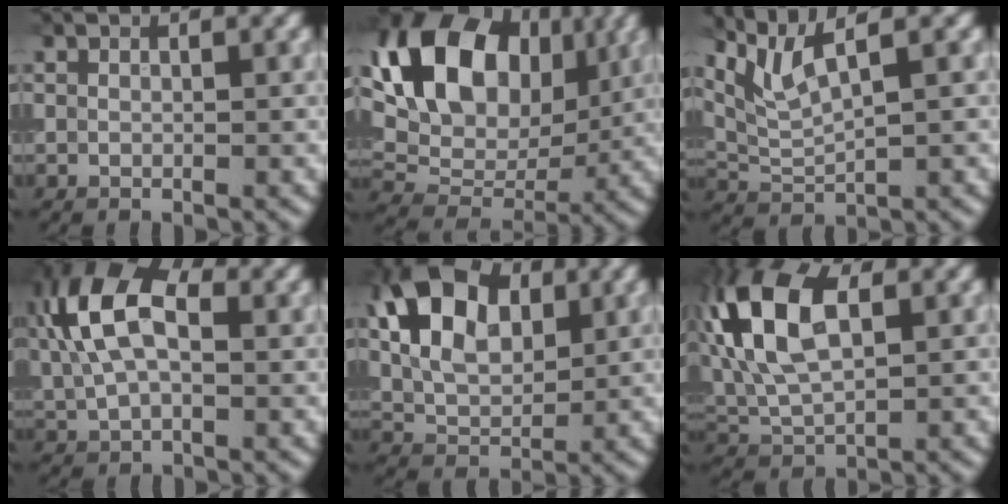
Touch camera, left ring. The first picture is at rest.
{"total": 12.9, "force": [4.3, 8.8, 8.3], "torque": [-0.150, 0.012, 0.068]}
{"total": 4.4, "force": [2.9, 0.8, 3.2], "torque": [-0.075, 0.004, 0.066]}
{"total": 8.4, "force": [2.3, 4.6, 6.7], "torque": [-0.154, 0.017, 0.035]}
{"total": 9.1, "force": [2.7, 5.7, 6.6], "torque": [-0.130, 0.011, 0.043]}
{"total": 11.0, "force": [2.7, 5.9, 8.8], "torque": [-0.197, 0.021, 0.042]}